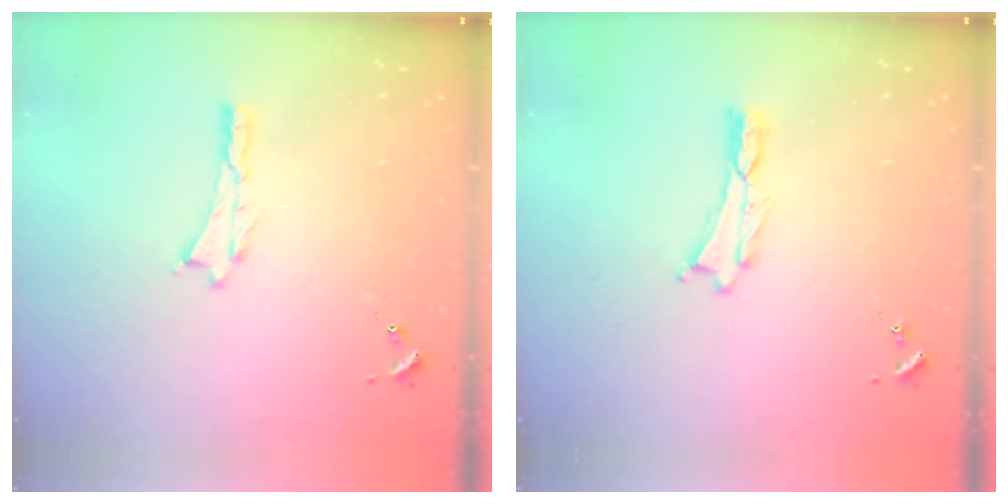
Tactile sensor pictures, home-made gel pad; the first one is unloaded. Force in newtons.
{"total": 0.0}